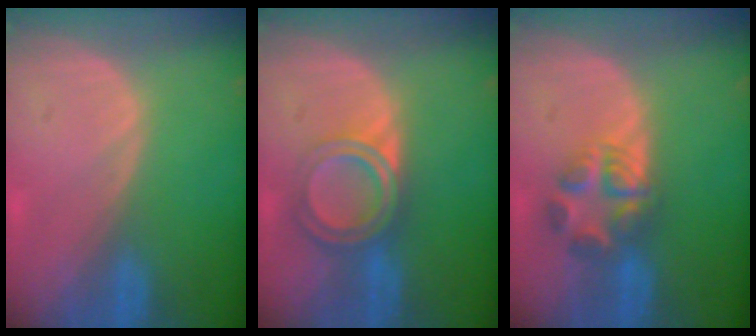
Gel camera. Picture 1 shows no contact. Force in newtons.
{"total": 6.4, "press": 5.4, "slide": 3.4}
{"total": 5.6, "press": 5.5, "slide": 1.0}